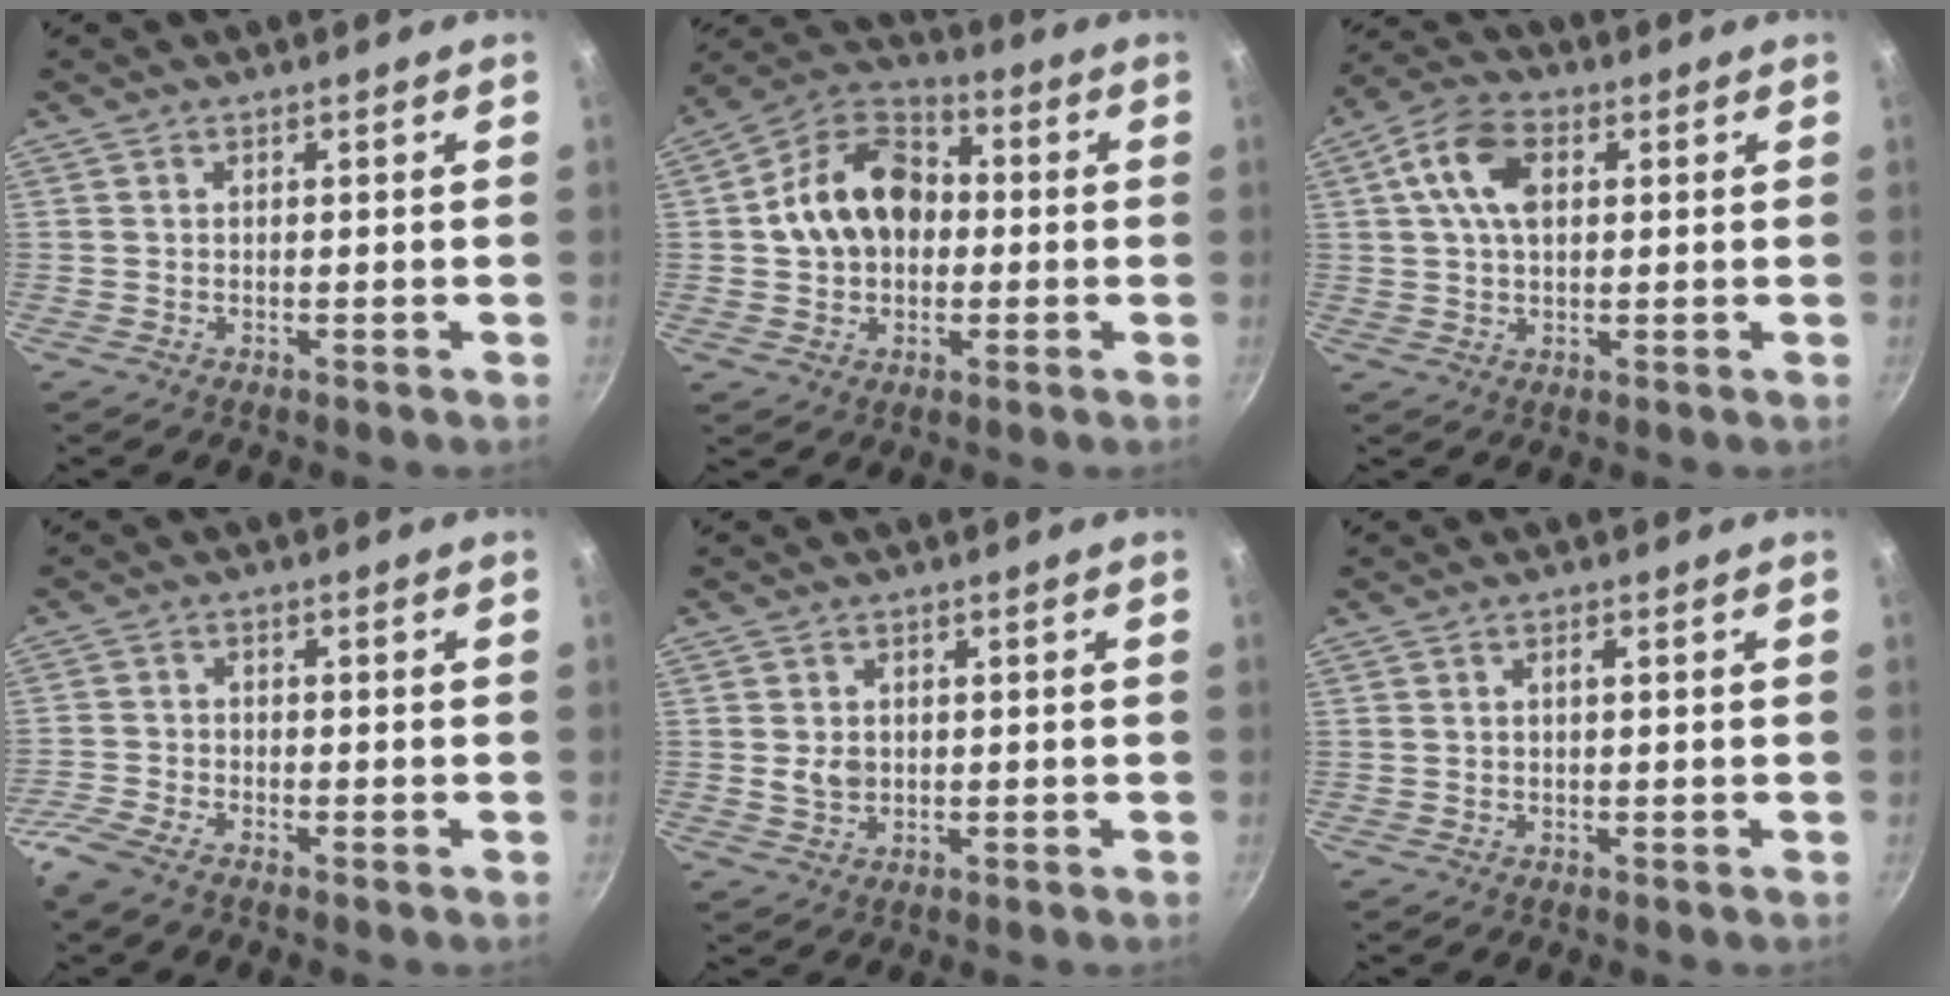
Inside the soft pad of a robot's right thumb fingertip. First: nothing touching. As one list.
[{"total": 15.0, "force": [0.6, 11.2, 10.0], "torque": [-0.141, 0.032, -0.005]}, {"total": 9.4, "force": [2.5, 5.9, 6.9], "torque": [-0.116, 0.012, 0.034]}, {"total": 5.4, "force": [-4.1, 1.6, 3.0], "torque": [-0.083, 0.015, -0.094]}, {"total": 3.0, "force": [0.1, 2.6, 1.5], "torque": [-0.015, -0.002, 0.005]}, {"total": 0.8, "force": [0.0, 0.2, 0.8], "torque": [-0.018, 0.005, 0.001]}]